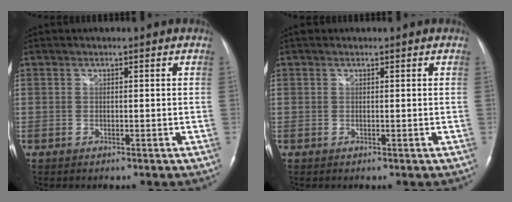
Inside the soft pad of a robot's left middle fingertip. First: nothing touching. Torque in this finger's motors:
{"motor_torque": [0.14, -0.07, -0.03, 0.01]}